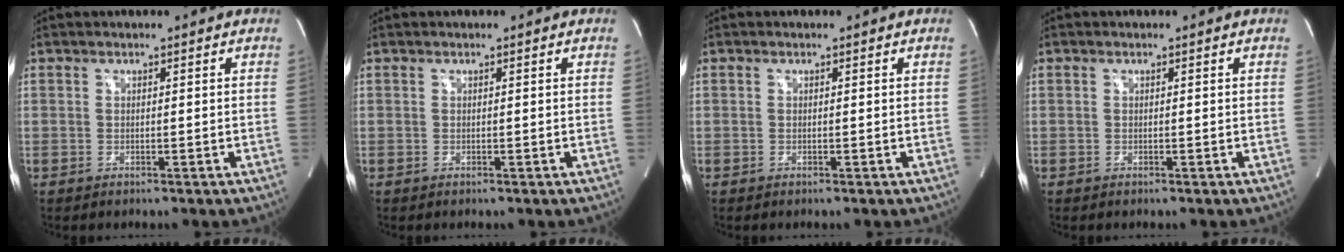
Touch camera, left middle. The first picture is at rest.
{"total": 0.0}
{"total": 0.0}
{"total": 0.0}